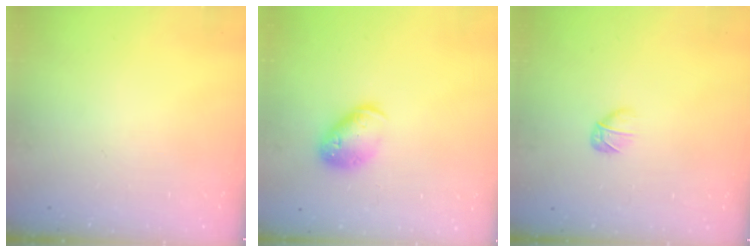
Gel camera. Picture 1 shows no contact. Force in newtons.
{"total": 11.8, "press": 11.6, "slide": 1.7}
{"total": 3.4, "press": 3.3, "slide": 0.9}